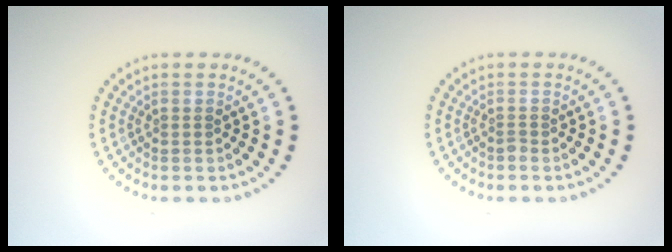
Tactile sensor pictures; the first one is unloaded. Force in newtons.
{"total": 0.5, "press": 0.4, "slide": 0.4}